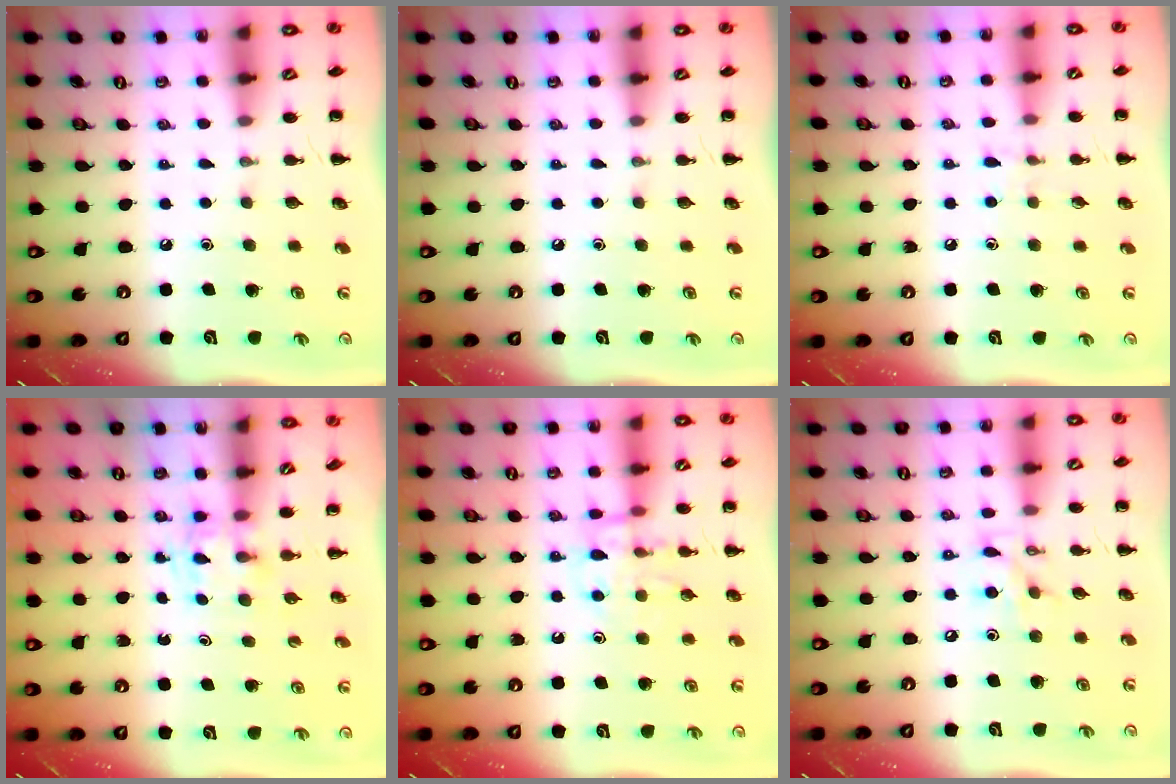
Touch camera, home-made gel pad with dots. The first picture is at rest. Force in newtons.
{"total": 0.0}
{"total": 5.8, "press": 5.5, "slide": 1.9}
{"total": 2.8, "press": 2.6, "slide": 1.1}
{"total": 11.5, "press": 11.5, "slide": 1.1}
{"total": 7.8, "press": 7.8, "slide": 0.6}